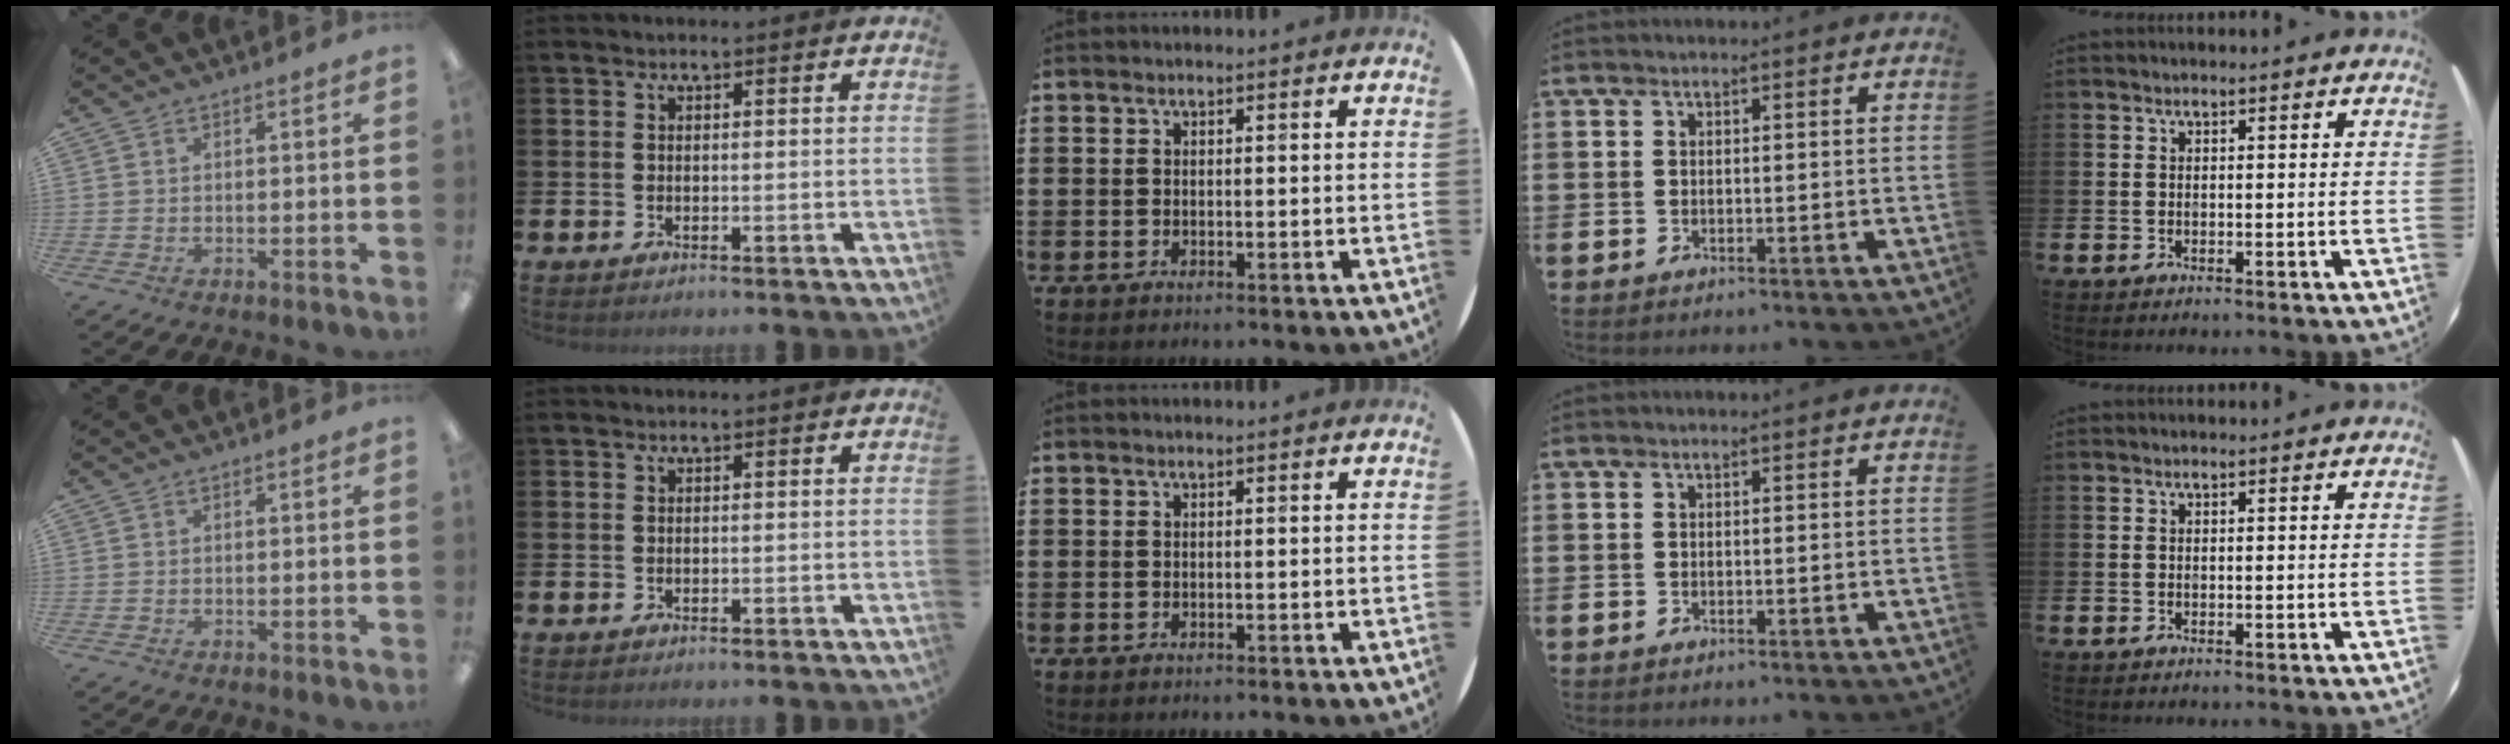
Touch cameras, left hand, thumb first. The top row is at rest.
{}